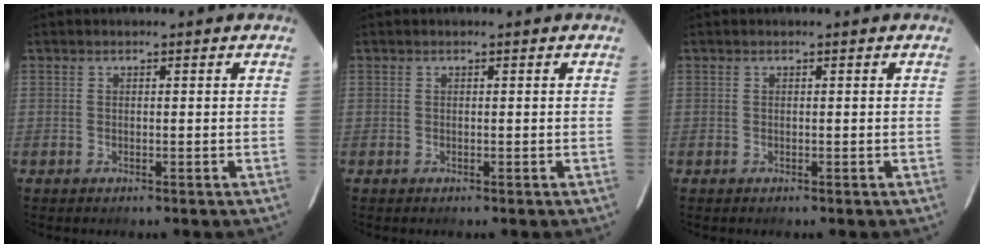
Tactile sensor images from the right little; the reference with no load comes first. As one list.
[{"total": 0.0}, {"total": 0.0}]